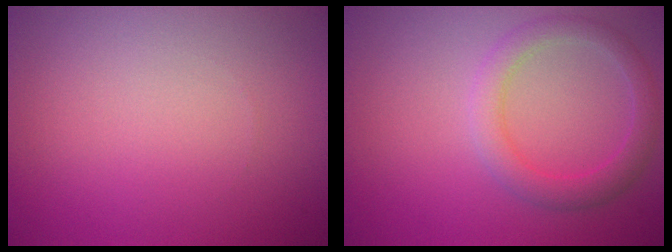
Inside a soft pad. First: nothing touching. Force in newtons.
{"total": 2.9, "press": 2.9, "slide": 0.2}